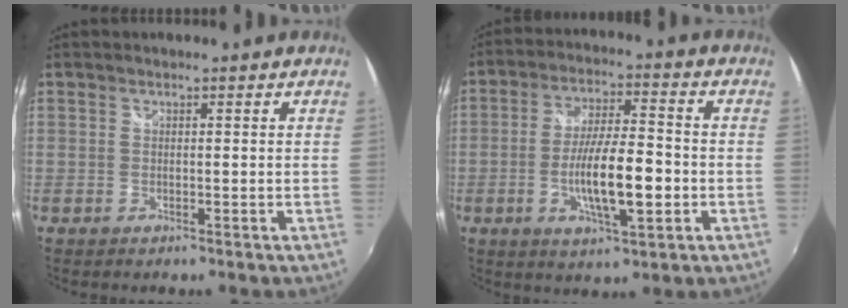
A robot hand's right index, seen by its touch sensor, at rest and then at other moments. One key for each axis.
{"total": 11.7, "fx": -3.0, "fy": 2.7, "fz": 11.0, "tx": -0.203, "ty": -0.007, "tz": -0.048}